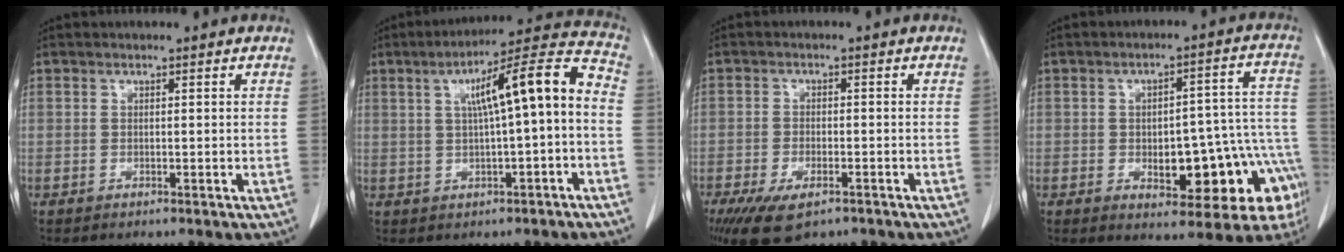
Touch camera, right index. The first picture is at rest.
{"total": 11.8, "force": [0.6, 1.1, 11.7], "torque": [-0.168, 0.038, 0.008]}
{"total": 8.7, "force": [-5.7, 3.6, 5.5], "torque": [-0.100, -0.014, -0.092]}
{"total": 17.1, "force": [-5.7, 6.7, 14.7], "torque": [-0.104, 0.049, -0.055]}